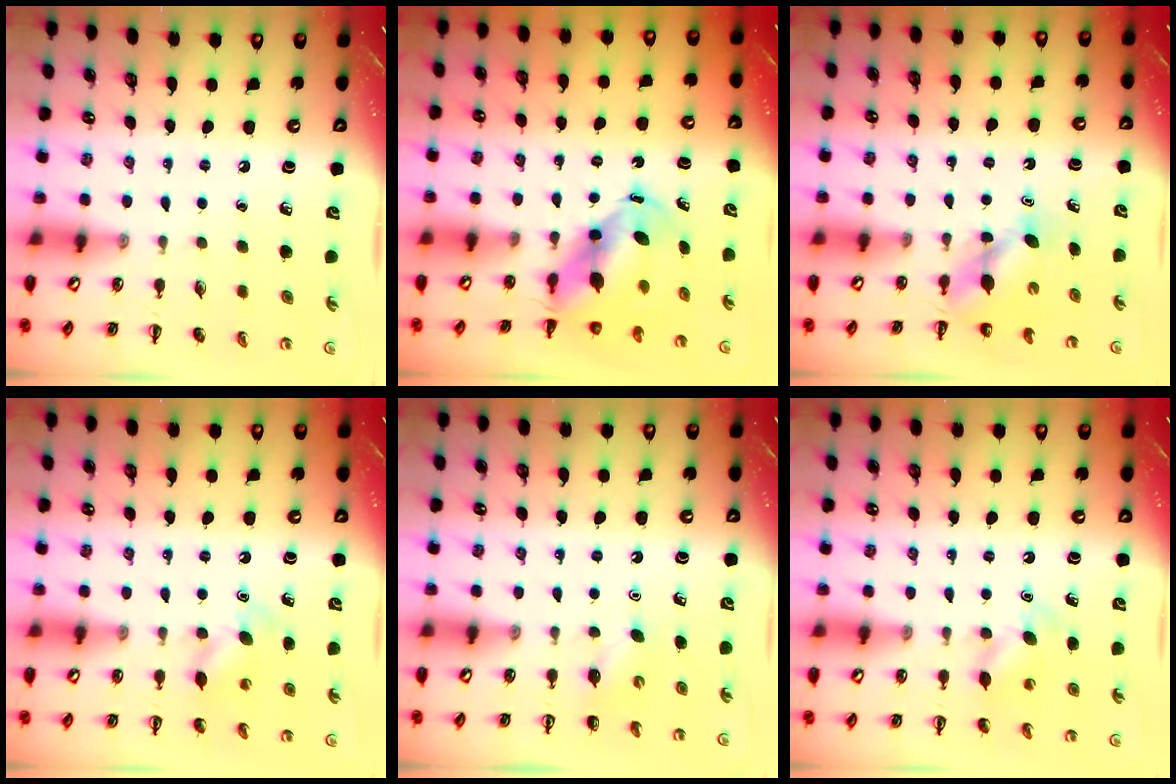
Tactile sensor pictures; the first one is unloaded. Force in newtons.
{"total": 6.6, "press": 6.3, "slide": 1.8}
{"total": 4.4, "press": 4.4, "slide": 0.4}
{"total": 6.0, "press": 6.0, "slide": 0.8}
{"total": 2.7, "press": 2.6, "slide": 0.7}
{"total": 6.0, "press": 6.0, "slide": 0.8}